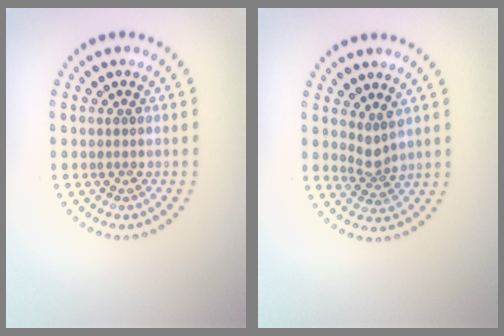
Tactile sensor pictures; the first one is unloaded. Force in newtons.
{"total": 1.9, "press": 1.4, "slide": 1.3}